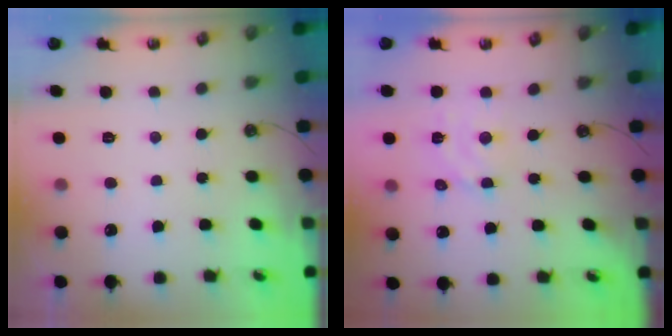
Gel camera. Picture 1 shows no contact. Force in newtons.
{"total": 4.3, "press": 4.3, "slide": 0.7}